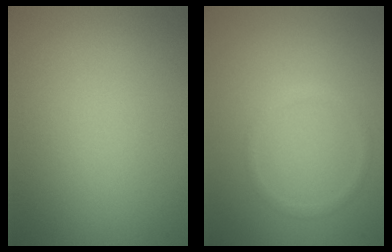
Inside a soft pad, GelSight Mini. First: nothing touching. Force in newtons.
{"total": 1.0, "press": 0.9, "slide": 0.0}